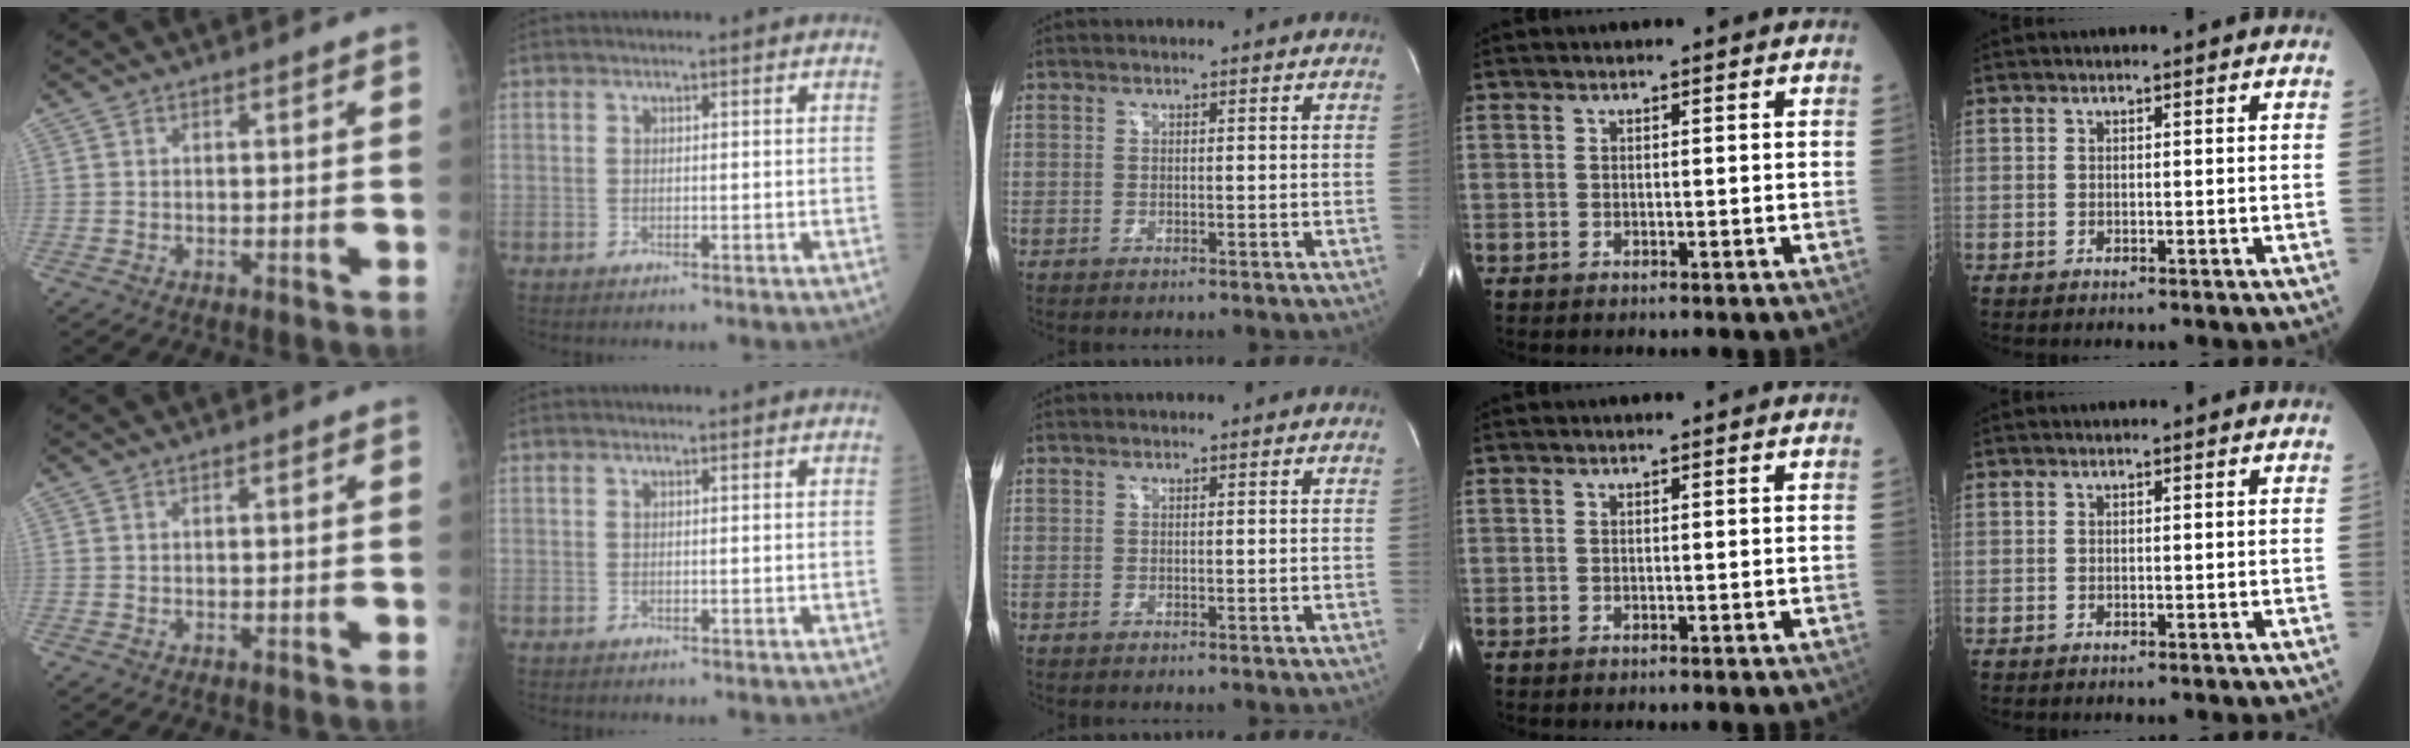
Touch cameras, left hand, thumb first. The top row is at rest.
{}